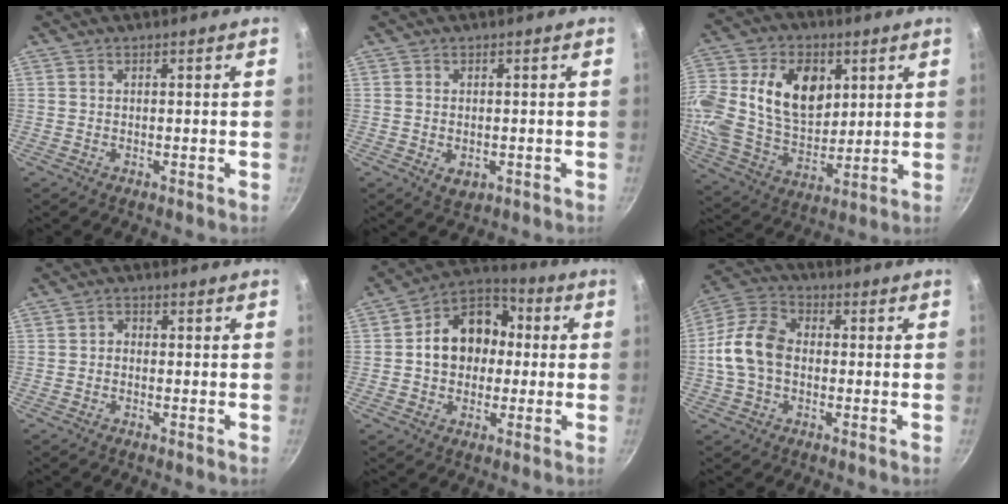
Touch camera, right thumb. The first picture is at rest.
{"total": 3.2, "force": [-0.7, 2.2, 2.2], "torque": [-0.034, -0.008, -0.007]}
{"total": 24.1, "force": [6.5, 16.9, 16.0], "torque": [-0.321, 0.005, 0.115]}
{"total": 1.6, "force": [-0.5, 1.3, 0.8], "torque": [-0.011, 0.010, -0.012]}
{"total": 14.0, "force": [0.6, 11.1, 8.4], "torque": [-0.093, 0.032, -0.008]}
{"total": 11.7, "force": [-0.8, 8.3, 8.2], "torque": [-0.139, 0.031, -0.032]}